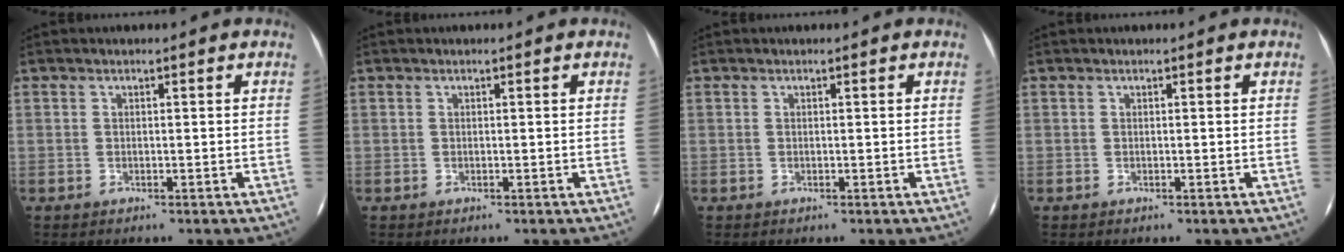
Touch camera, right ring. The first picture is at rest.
{"total": 0.0}
{"total": 0.0}
{"total": 0.0}